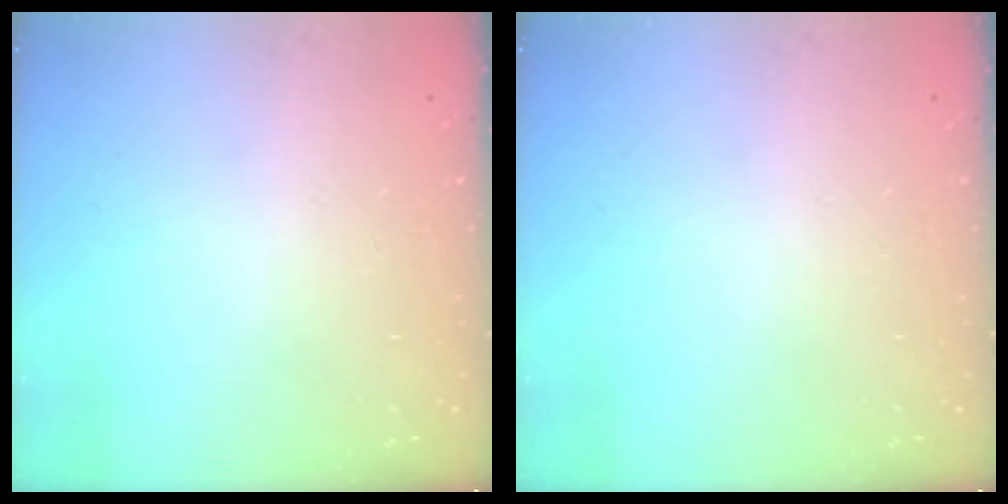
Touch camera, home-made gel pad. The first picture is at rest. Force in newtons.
{"total": 0.0}